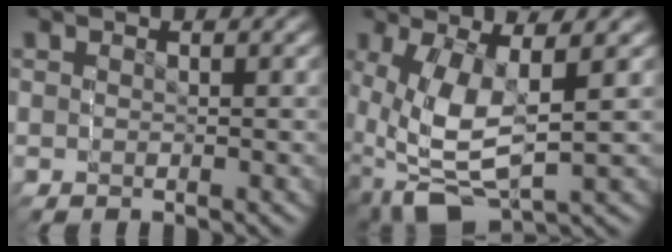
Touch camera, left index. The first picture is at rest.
{"total": 11.3, "force": [-2.9, 8.0, 7.4], "torque": [-0.156, -0.045, -0.019]}